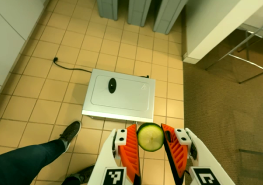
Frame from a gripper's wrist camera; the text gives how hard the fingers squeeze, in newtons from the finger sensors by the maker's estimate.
{"total": 6.8, "left": 6.2, "right": 7.5}